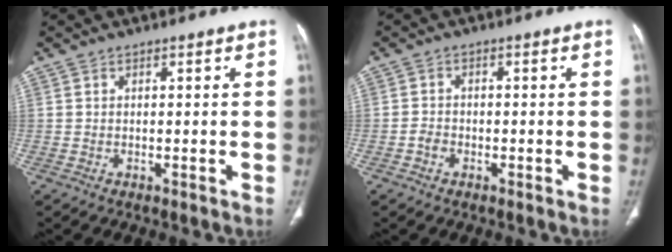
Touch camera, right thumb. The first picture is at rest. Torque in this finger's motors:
{"motor_torque": [0.41, 1.32, -0.04, -0.07, 0.00]}